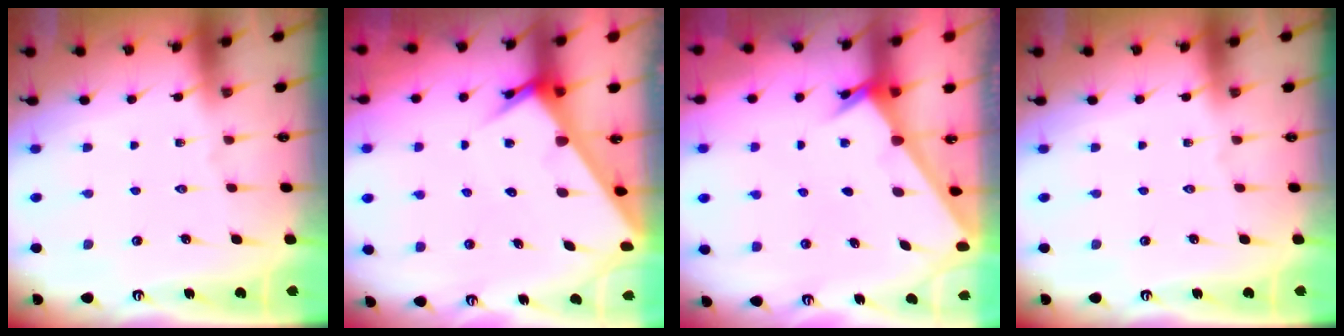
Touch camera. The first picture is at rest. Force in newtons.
{"total": 5.5, "press": 5.4, "slide": 0.5}
{"total": 2.2, "press": 2.2, "slide": 0.2}
{"total": 0.0}